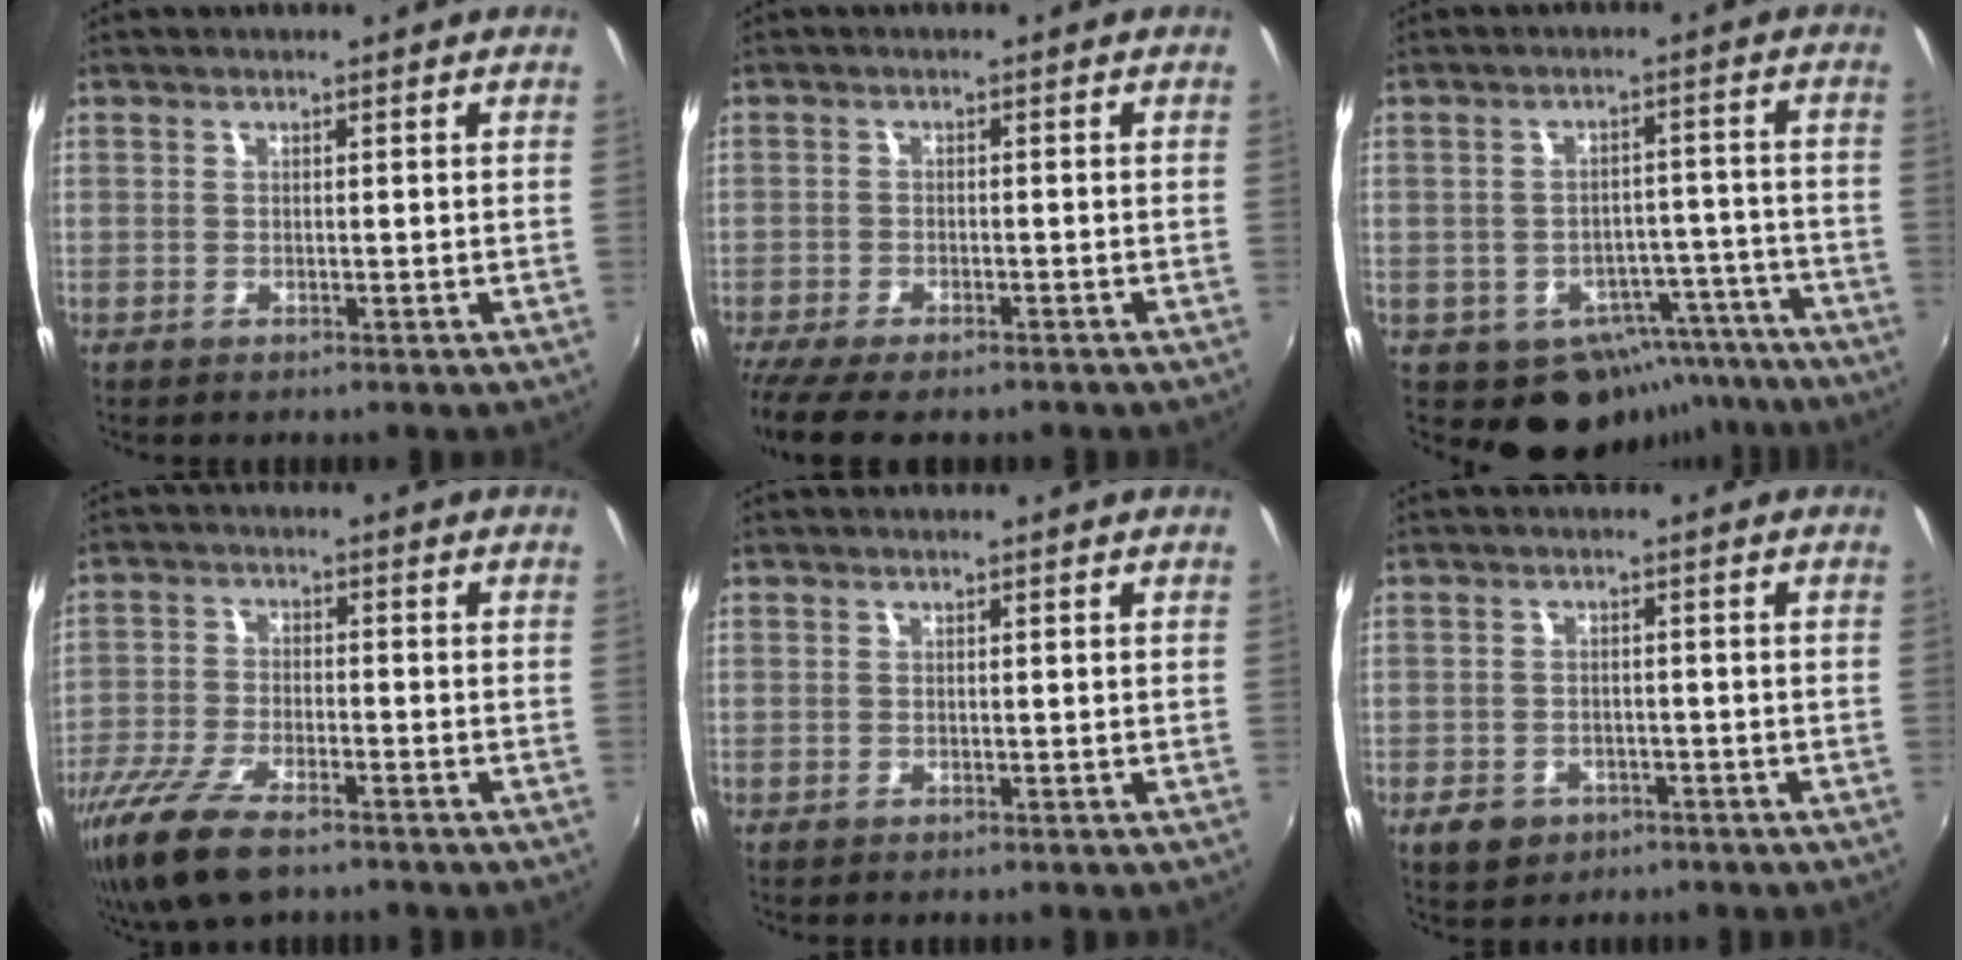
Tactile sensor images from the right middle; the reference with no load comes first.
{"total": 8.0, "force": [-6.6, 1.9, 4.0], "torque": [-0.098, -0.040, -0.111]}
{"total": 11.9, "force": [-8.1, 7.9, 3.9], "torque": [-0.061, 0.022, -0.077]}
{"total": 11.7, "force": [-8.4, 3.9, 7.2], "torque": [-0.171, -0.036, -0.163]}
{"total": 0.0}
{"total": 5.2, "force": [-2.9, 3.8, 2.0], "torque": [-0.054, -0.003, -0.040]}